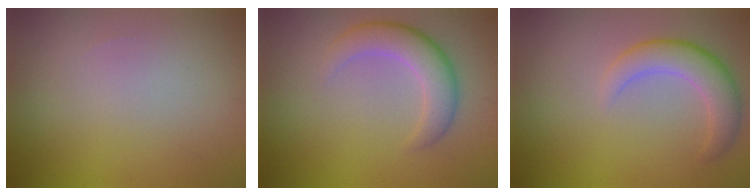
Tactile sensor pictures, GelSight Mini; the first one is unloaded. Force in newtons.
{"total": 4.1, "press": 4.1, "slide": 0.4}
{"total": 3.8, "press": 3.8, "slide": 0.4}